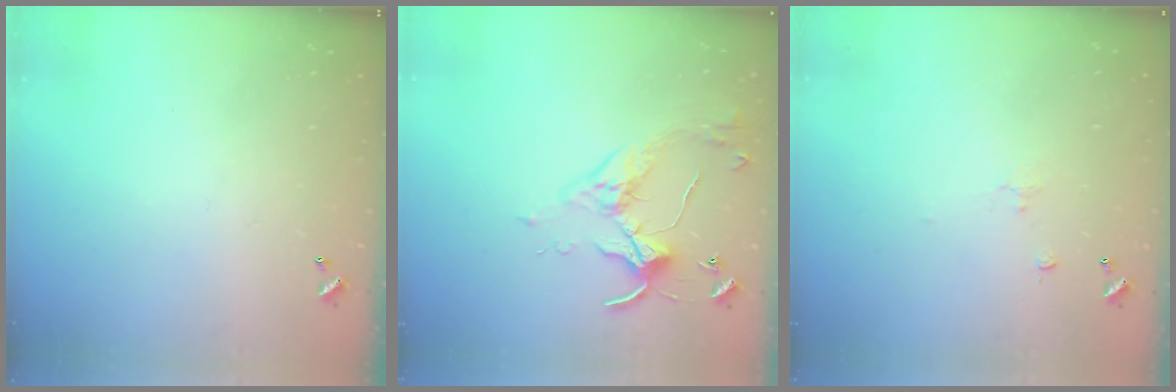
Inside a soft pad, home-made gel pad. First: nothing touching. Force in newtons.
{"total": 3.9, "press": 3.9, "slide": 0.1}
{"total": 1.1, "press": 0.9, "slide": 0.5}